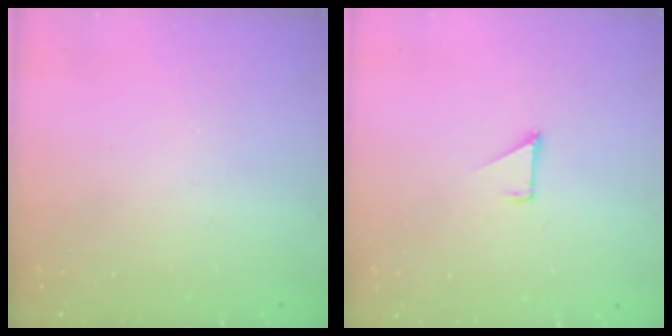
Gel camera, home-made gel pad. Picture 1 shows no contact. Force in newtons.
{"total": 1.1, "press": 1.1, "slide": 0.1}